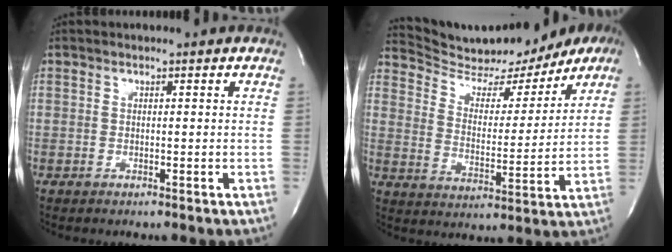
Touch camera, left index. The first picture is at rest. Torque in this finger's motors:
{"motor_torque": [0.03, -0.03, 0.25, 0.05]}